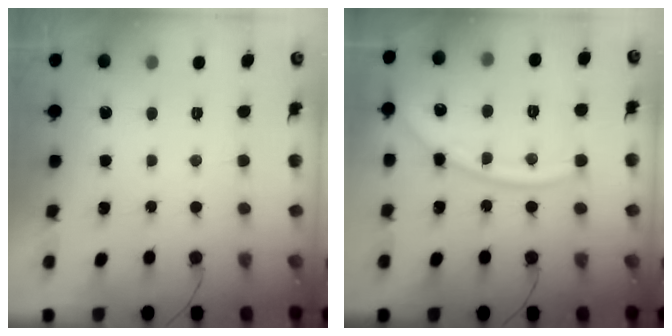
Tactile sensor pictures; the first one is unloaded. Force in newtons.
{"total": 12.2, "press": 12.1, "slide": 1.7}